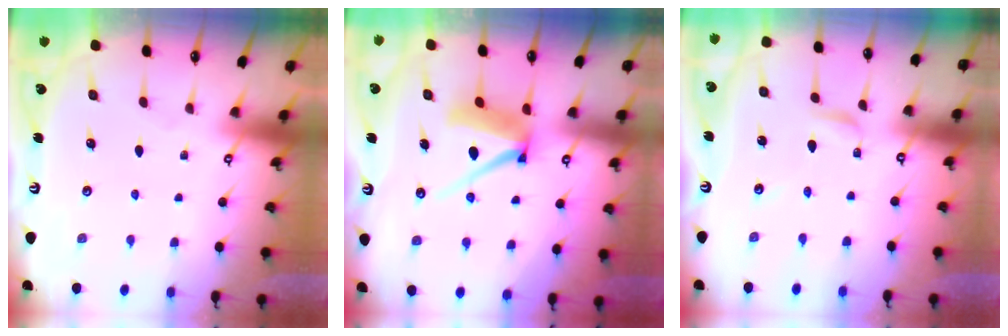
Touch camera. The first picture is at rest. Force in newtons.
{"total": 9.5, "press": 9.5, "slide": 1.1}
{"total": 2.7, "press": 2.7, "slide": 0.2}